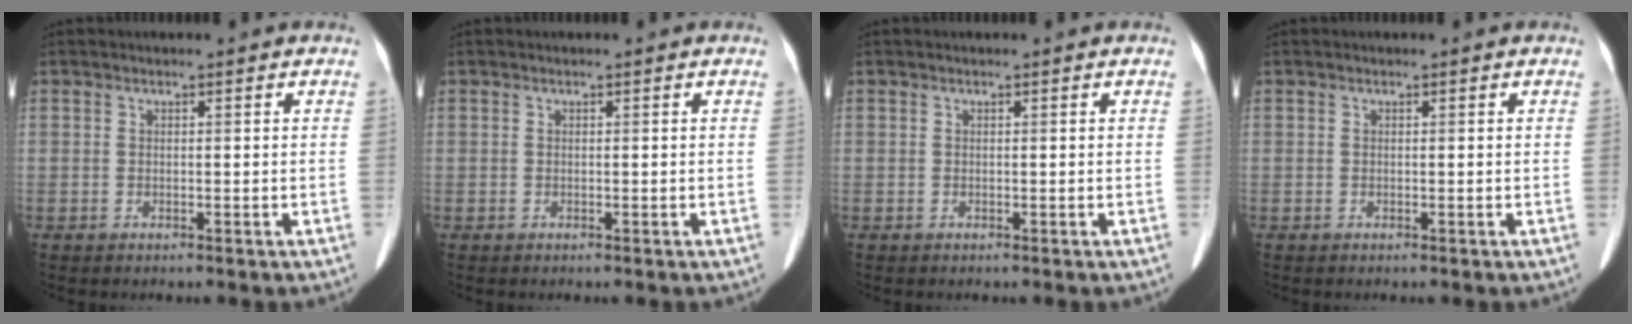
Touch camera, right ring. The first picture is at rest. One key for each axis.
{"total": 0.0}
{"total": 0.0}
{"total": 0.0}